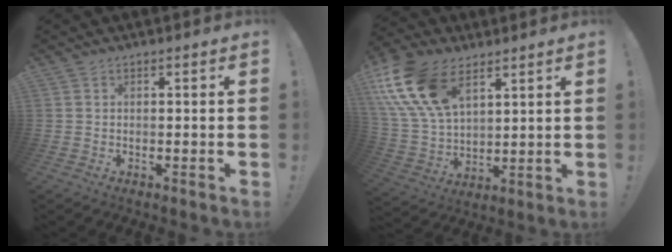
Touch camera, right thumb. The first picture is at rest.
{"total": 19.7, "force": [10.3, 11.5, 12.3], "torque": [-0.258, -0.047, 0.190]}